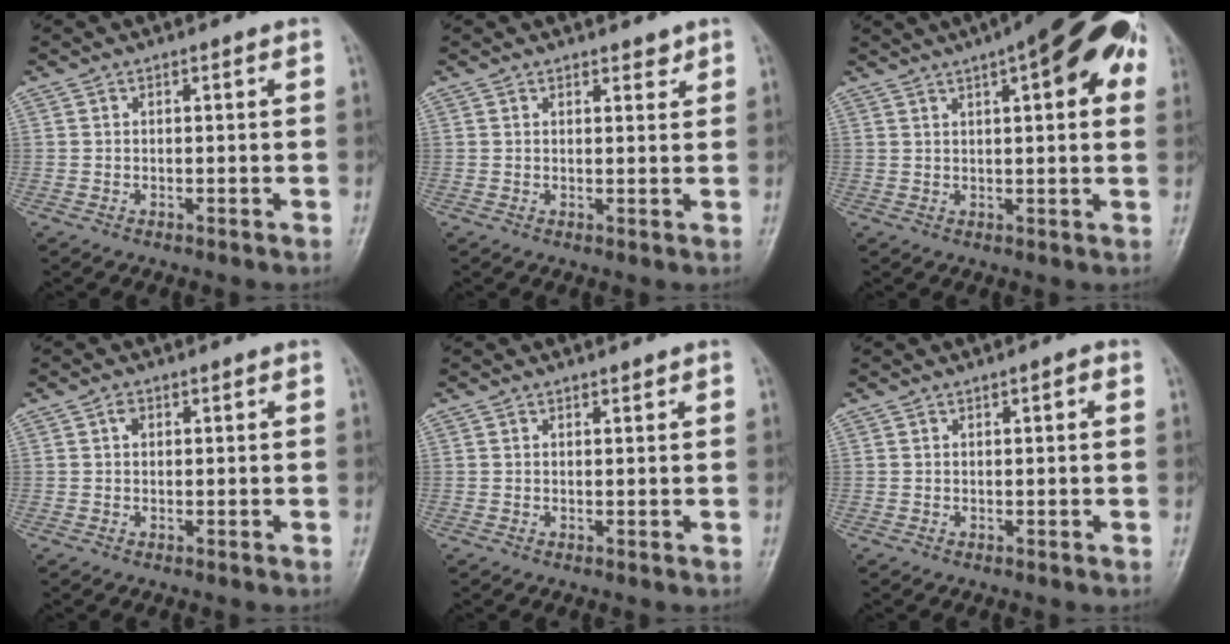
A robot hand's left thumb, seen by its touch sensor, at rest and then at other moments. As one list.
[{"total": 1.9, "force": [1.5, 1.0, 0.7], "torque": [0.008, -0.009, 0.017]}, {"total": 18.6, "force": [7.5, 5.7, 16.0], "torque": [-0.209, 0.023, 0.098]}, {"total": 1.5, "force": [0.4, 1.2, 0.9], "torque": [-0.005, 0.002, 0.003]}, {"total": 0.8, "force": [0.6, 0.4, 0.3], "torque": [0.004, -0.004, 0.006]}, {"total": 1.4, "force": [0.5, 0.6, 1.2], "torque": [-0.012, 0.002, 0.006]}]